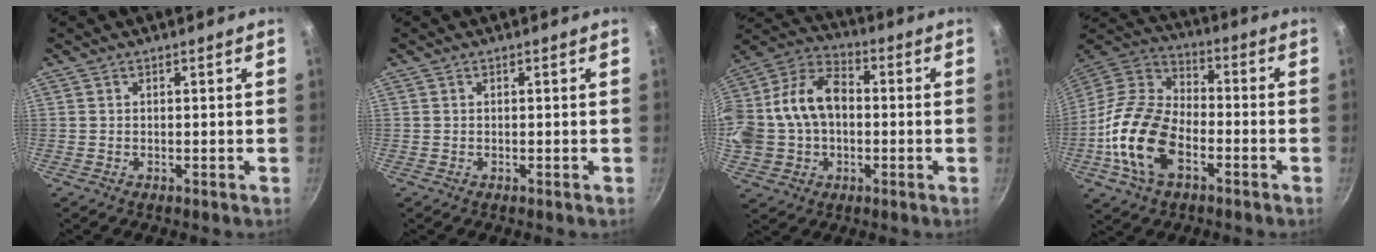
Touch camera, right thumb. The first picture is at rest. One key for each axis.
{"total": 0.0}
{"total": 19.7, "fx": 0.2, "fy": 14.3, "fz": 13.6, "tx": -0.270, "ty": 0.049, "tz": -0.004}
{"total": 18.5, "fx": -6.1, "fy": 11.2, "fz": 13.4, "tx": -0.246, "ty": 0.038, "tz": -0.132}